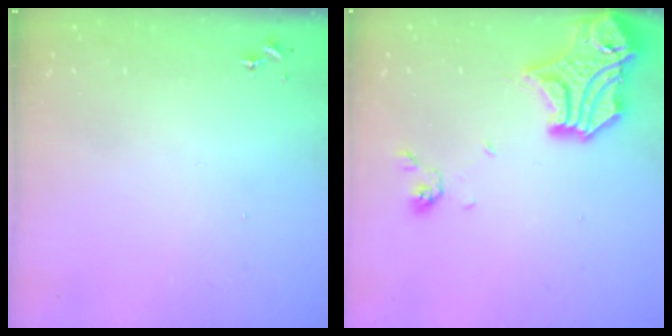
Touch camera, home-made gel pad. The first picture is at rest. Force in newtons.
{"total": 18.4, "press": 18.3, "slide": 2.2}